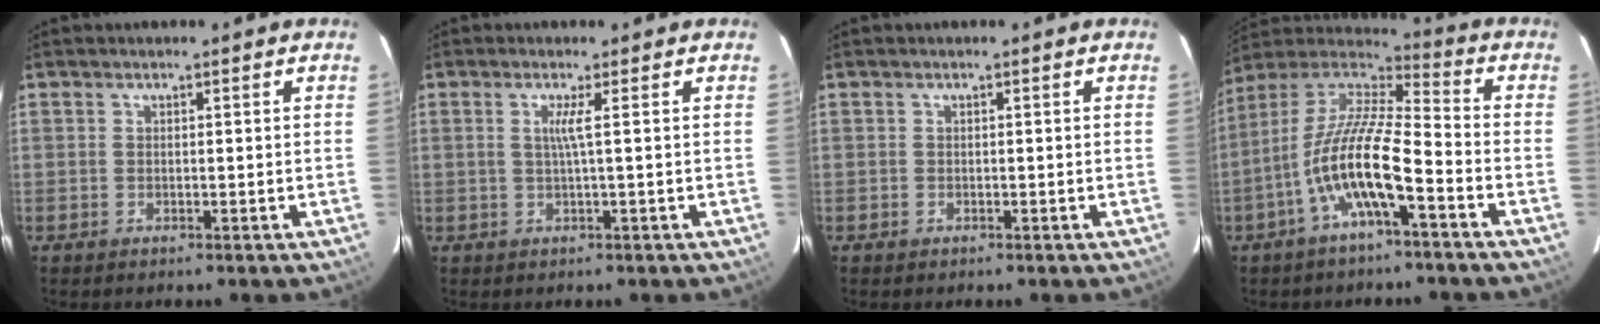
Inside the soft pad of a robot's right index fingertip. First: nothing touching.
{"total": 2.0, "force": [0.3, -0.9, 1.8], "torque": [-0.027, -0.002, 0.009]}
{"total": 0.6, "force": [-0.4, 0.5, 0.0], "torque": [0.001, 0.002, -0.004]}
{"total": 14.4, "force": [-5.8, 3.0, 12.9], "torque": [-0.244, -0.002, -0.116]}